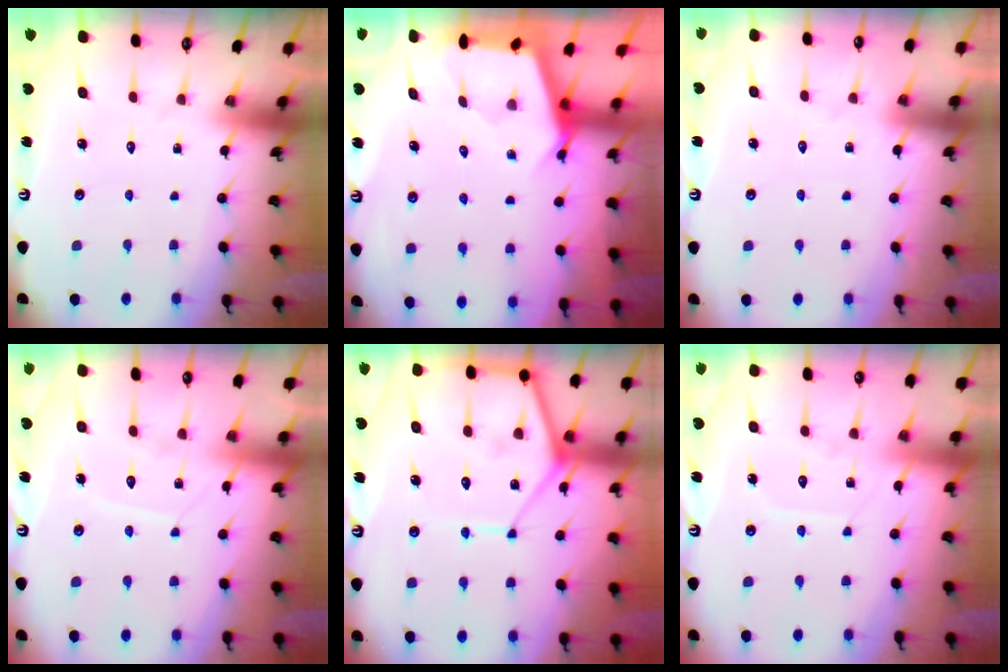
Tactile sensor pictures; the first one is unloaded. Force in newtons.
{"total": 2.6, "press": 2.5, "slide": 0.3}
{"total": 4.7, "press": 4.6, "slide": 0.5}
{"total": 8.0, "press": 8.0, "slide": 0.8}
{"total": 13.0, "press": 13.0, "slide": 1.2}
{"total": 6.4, "press": 6.4, "slide": 0.7}